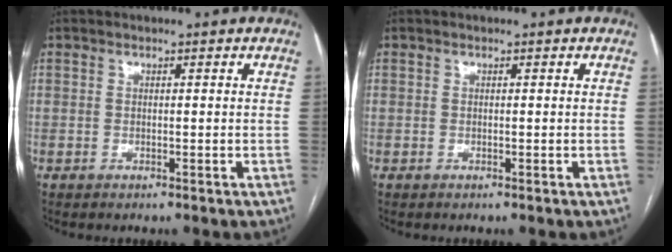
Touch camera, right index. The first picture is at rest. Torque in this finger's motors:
{"motor_torque": [0.00, 0.00, 0.00, 0.00]}